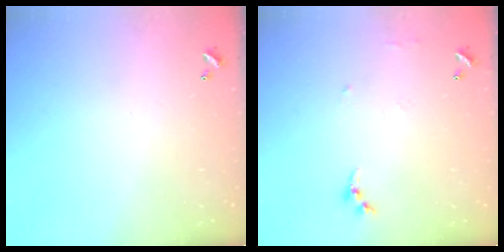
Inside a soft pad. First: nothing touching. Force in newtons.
{"total": 6.5, "press": 6.5, "slide": 0.8}